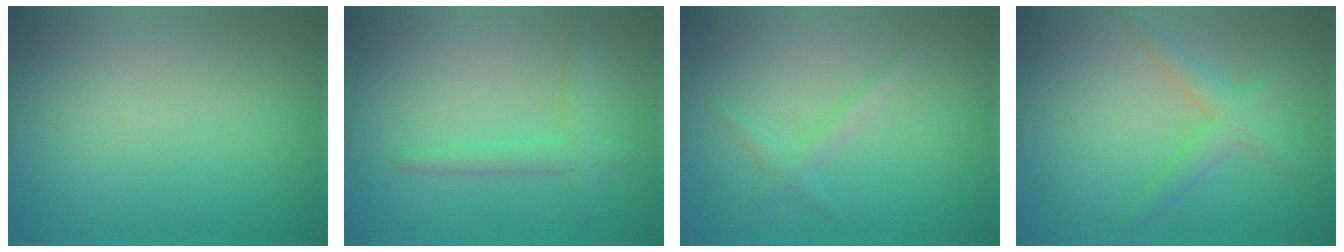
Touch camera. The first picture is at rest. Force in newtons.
{"total": 2.3, "press": 2.3, "slide": 0.2}
{"total": 1.3, "press": 1.3, "slide": 0.0}
{"total": 2.6, "press": 2.6, "slide": 0.1}